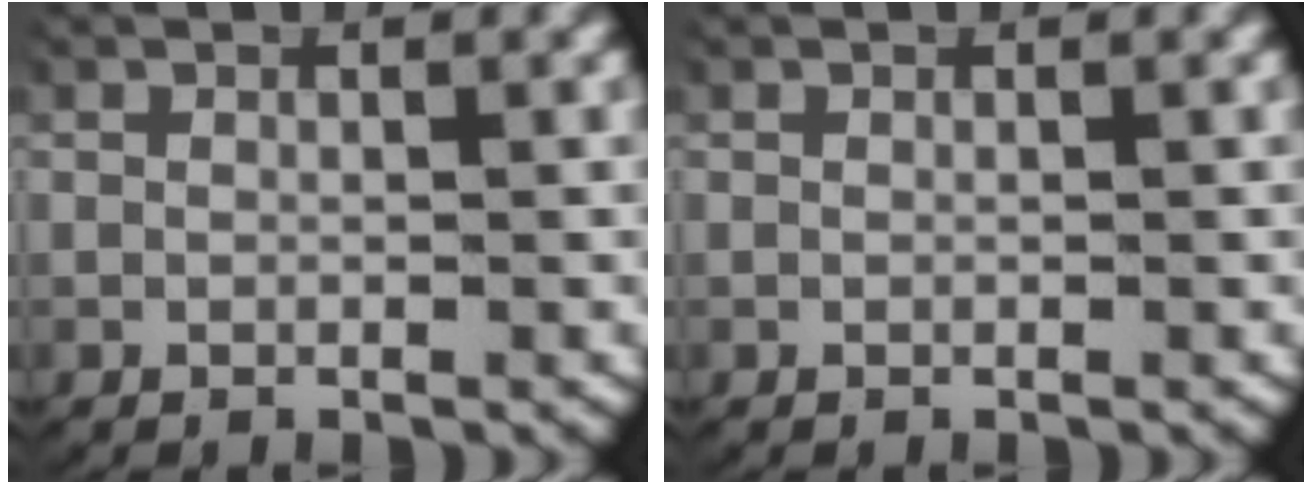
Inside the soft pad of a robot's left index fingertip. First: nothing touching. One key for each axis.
{"total": 0.0}